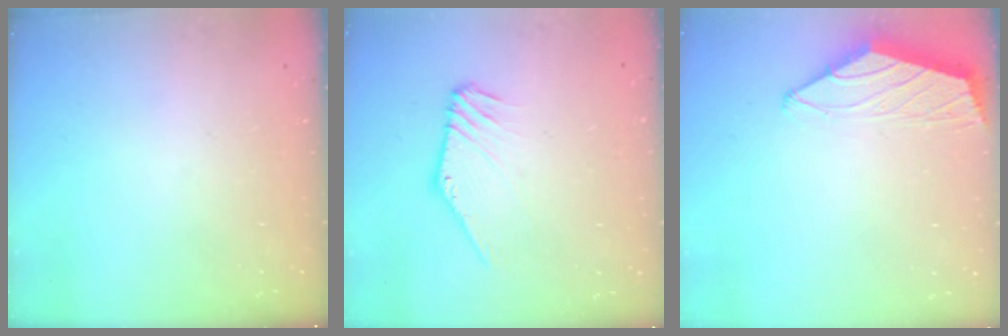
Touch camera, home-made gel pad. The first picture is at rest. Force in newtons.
{"total": 3.6, "press": 3.5, "slide": 0.2}
{"total": 1.4, "press": 1.3, "slide": 0.5}